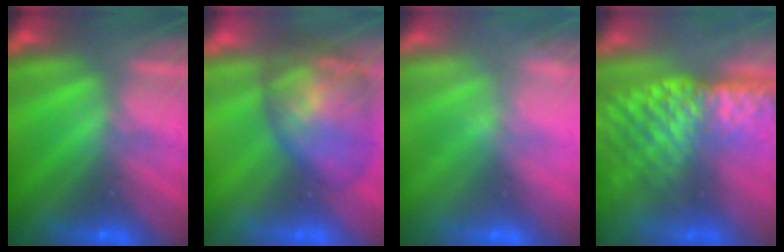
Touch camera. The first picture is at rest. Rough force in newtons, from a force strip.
{"total": 7.1}
{"total": 2.3}
{"total": 6.6}